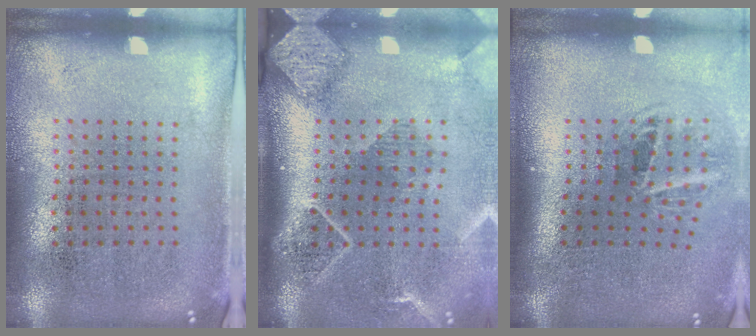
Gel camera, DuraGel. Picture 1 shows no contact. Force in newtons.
{"total": 2.7, "press": 2.0, "slide": 1.8}
{"total": 2.0, "press": 1.2, "slide": 1.6}